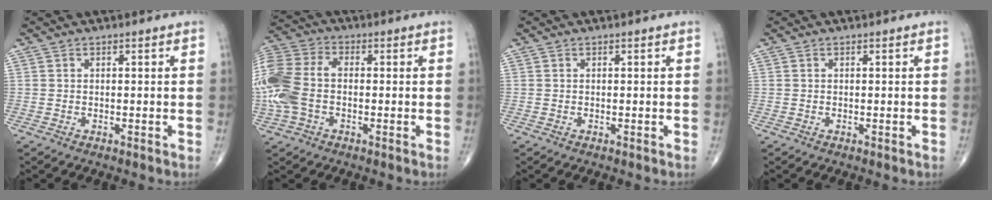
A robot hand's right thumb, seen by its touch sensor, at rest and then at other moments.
{"total": 14.7, "force": [-1.5, 9.6, 11.1], "torque": [-0.278, 0.025, -0.032]}
{"total": 0.0}
{"total": 0.0}